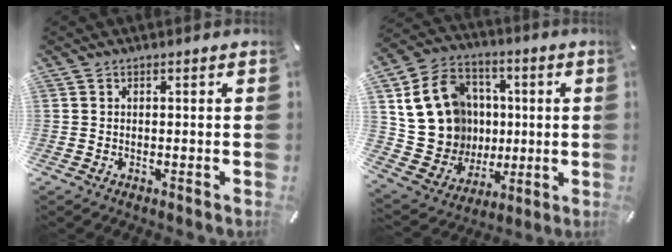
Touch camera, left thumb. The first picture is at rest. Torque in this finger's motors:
{"motor_torque": [2.46, 2.45, 1.15, -0.36, 0.43]}